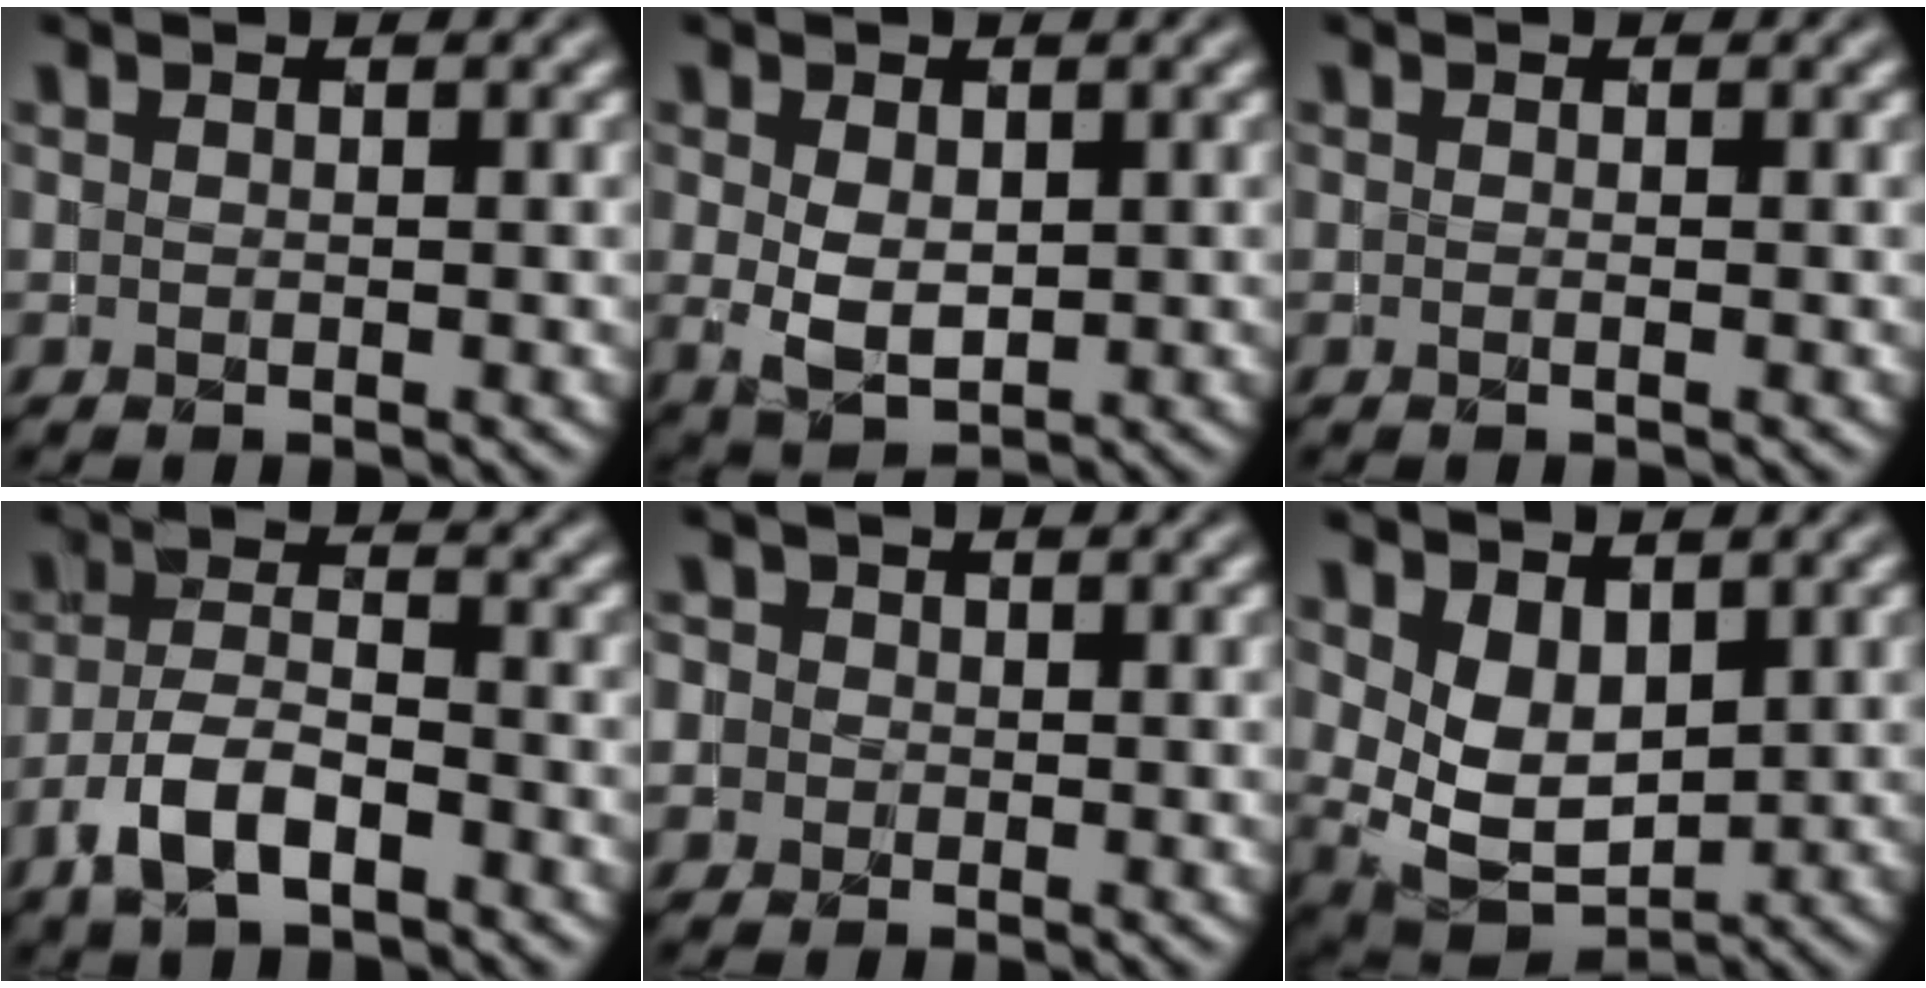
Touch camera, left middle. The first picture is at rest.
{"total": 3.1, "force": [0.3, 2.2, 2.2], "torque": [-0.047, 0.000, 0.012]}
{"total": 0.0}
{"total": 5.1, "force": [-3.4, 2.1, 3.2], "torque": [-0.059, 0.008, -0.070]}
{"total": 2.6, "force": [0.5, 2.5, 0.6], "torque": [0.008, 0.022, -0.022]}
{"total": 4.8, "force": [1.3, 3.4, 3.2], "torque": [-0.070, -0.010, 0.032]}